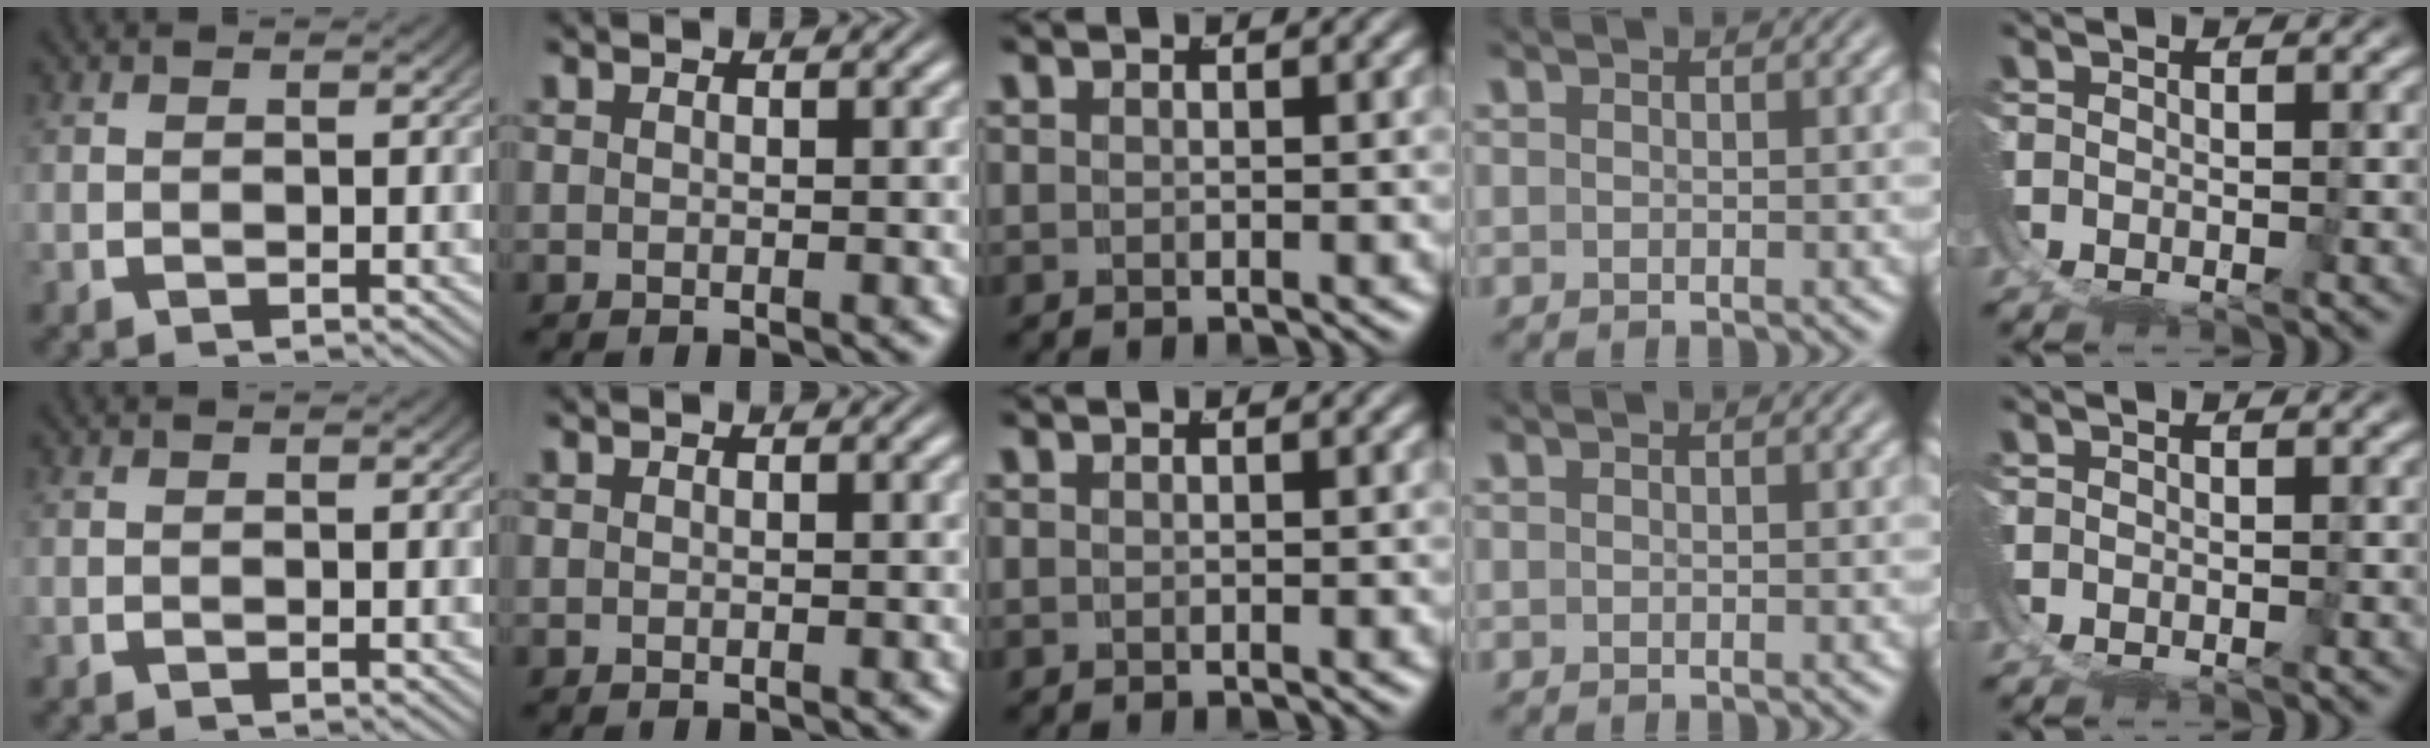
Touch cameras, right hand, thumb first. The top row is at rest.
{}